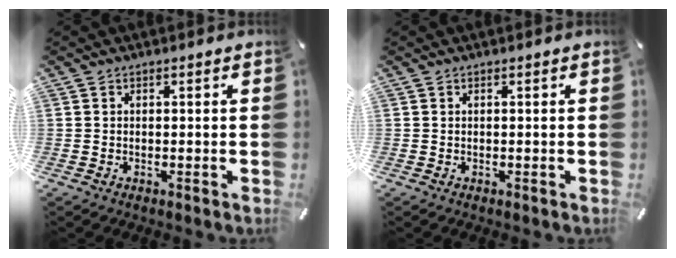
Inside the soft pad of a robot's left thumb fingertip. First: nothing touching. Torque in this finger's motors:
{"motor_torque": [0.00, 0.00, 0.01, -0.01, 0.00]}